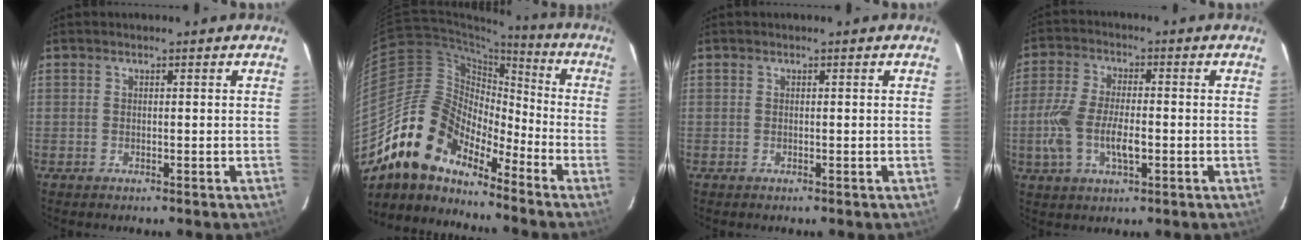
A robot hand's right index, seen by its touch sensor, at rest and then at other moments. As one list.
[{"total": 15.4, "force": [-12.6, 6.4, 6.3], "torque": [-0.114, 0.015, -0.245]}, {"total": 0.0}, {"total": 9.9, "force": [-2.3, 4.3, 8.6], "torque": [-0.187, -0.001, -0.044]}]